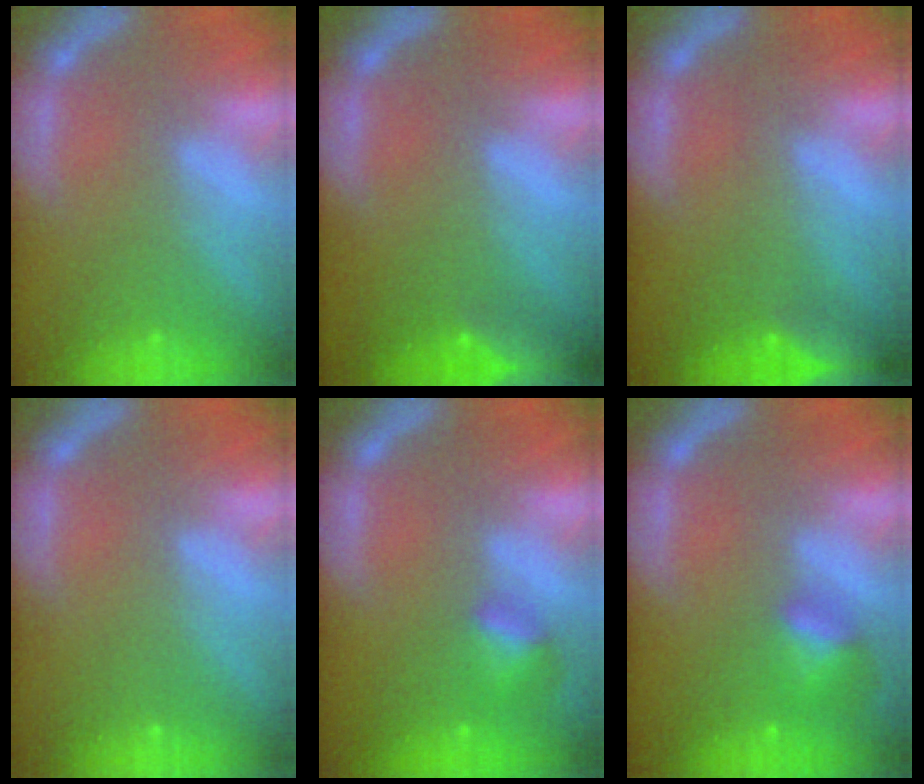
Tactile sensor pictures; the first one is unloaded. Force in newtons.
{"total": 8.0}
{"total": 7.0}
{"total": 0.0}
{"total": 2.4}
{"total": 2.9}